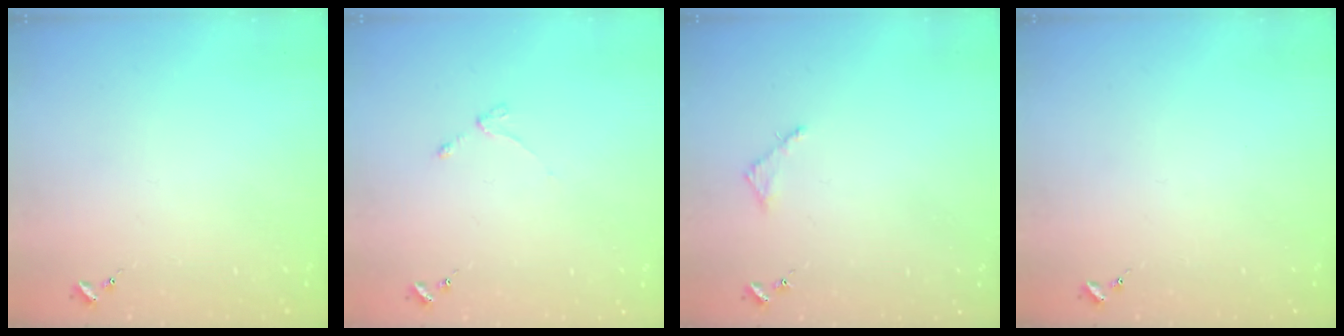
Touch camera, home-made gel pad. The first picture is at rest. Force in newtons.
{"total": 3.1, "press": 3.0, "slide": 0.4}
{"total": 2.8, "press": 2.7, "slide": 0.3}
{"total": 0.0}